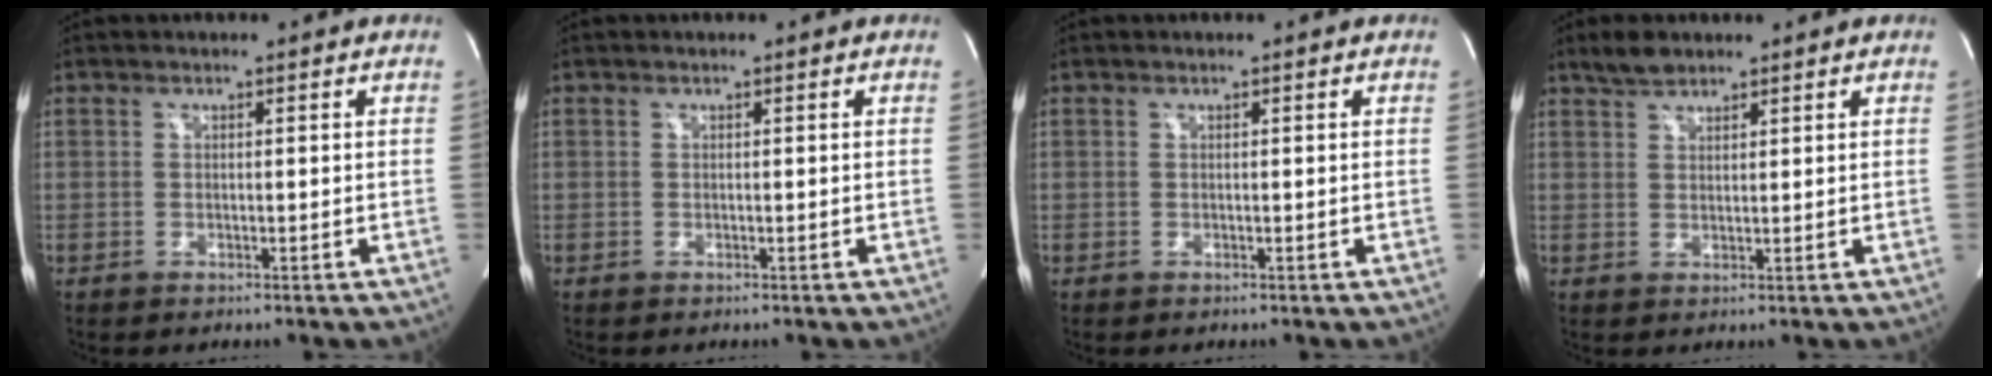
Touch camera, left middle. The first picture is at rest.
{"total": 0.0}
{"total": 0.0}
{"total": 3.1, "force": [2.7, 1.2, 1.2], "torque": [-0.030, 0.010, 0.052]}